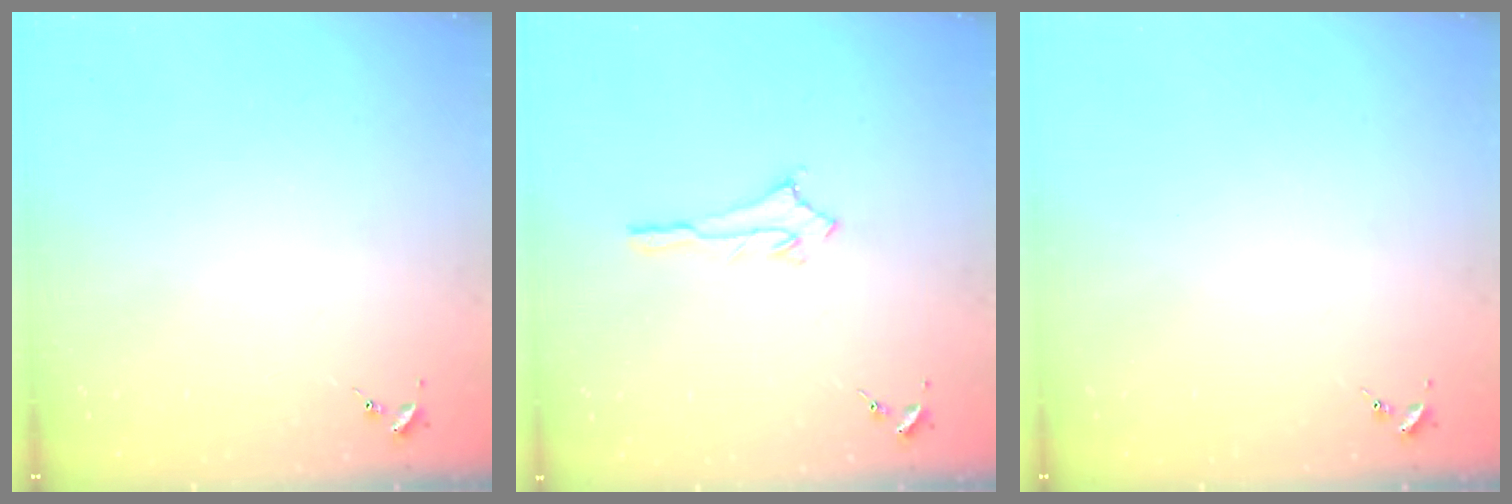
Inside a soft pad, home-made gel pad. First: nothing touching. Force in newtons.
{"total": 2.9, "press": 2.9, "slide": 0.3}
{"total": 0.0}